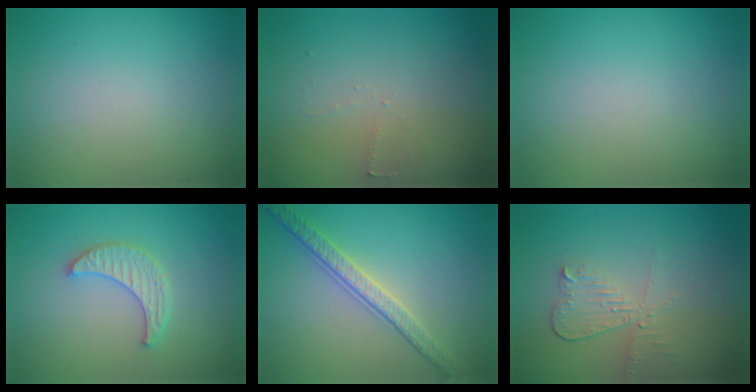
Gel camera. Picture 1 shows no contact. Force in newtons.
{"total": 0.9, "press": 0.8, "slide": 0.3}
{"total": 0.0}
{"total": 2.9, "press": 2.9, "slide": 0.7}
{"total": 3.5, "press": 3.2, "slide": 1.3}
{"total": 3.0, "press": 2.6, "slide": 1.5}